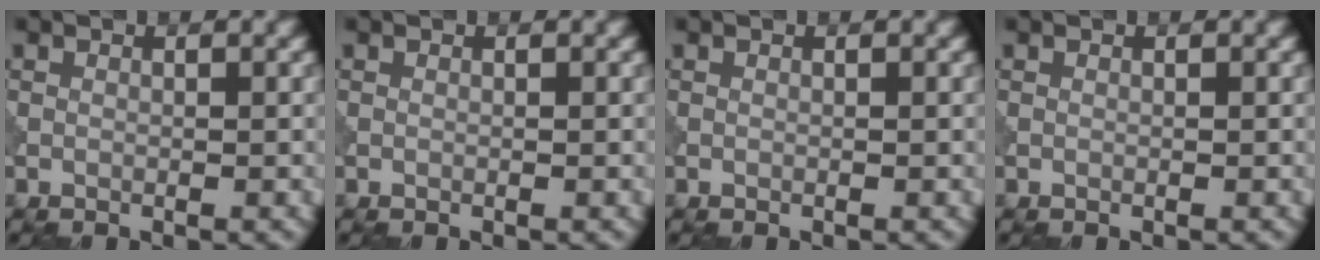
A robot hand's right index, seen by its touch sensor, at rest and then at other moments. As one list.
[{"total": 0.0}, {"total": 0.0}, {"total": 0.0}]